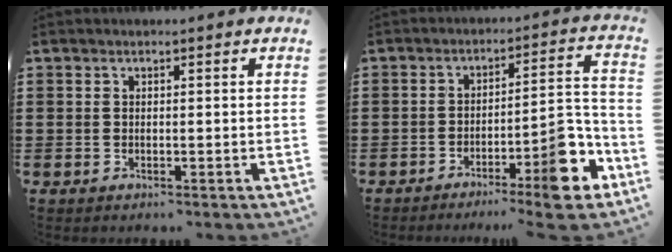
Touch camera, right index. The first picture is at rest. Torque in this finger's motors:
{"motor_torque": [2.14, 0.00, 0.62, 0.10]}